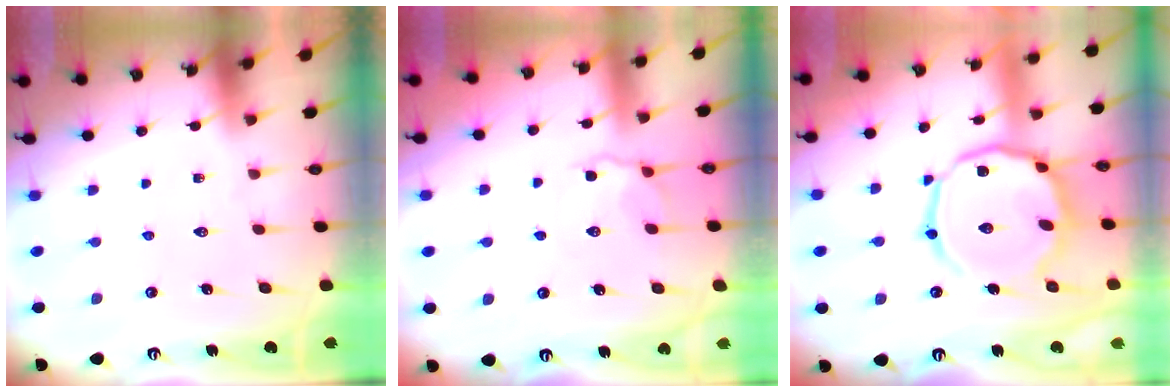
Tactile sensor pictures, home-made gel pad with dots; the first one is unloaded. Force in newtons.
{"total": 4.6, "press": 4.4, "slide": 1.2}
{"total": 17.1, "press": 17.1, "slide": 1.2}